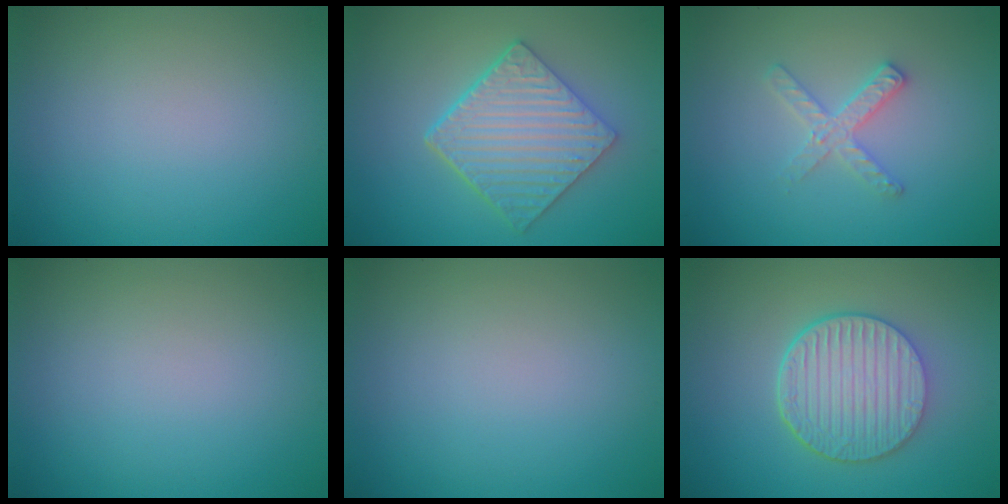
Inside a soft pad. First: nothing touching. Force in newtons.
{"total": 5.9, "press": 4.6, "slide": 3.7}
{"total": 2.2, "press": 2.2, "slide": 0.3}
{"total": 0.0}
{"total": 0.0}
{"total": 6.3, "press": 4.6, "slide": 4.3}